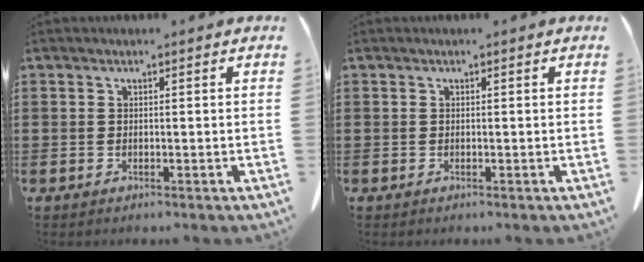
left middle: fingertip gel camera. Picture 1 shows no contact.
{"total": 0.0}